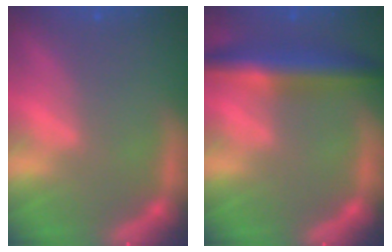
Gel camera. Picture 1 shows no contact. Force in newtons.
{"total": 6.0}